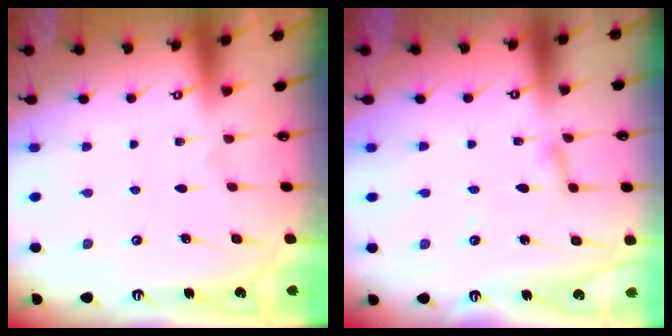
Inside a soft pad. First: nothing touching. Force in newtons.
{"total": 2.4, "press": 2.4, "slide": 0.1}